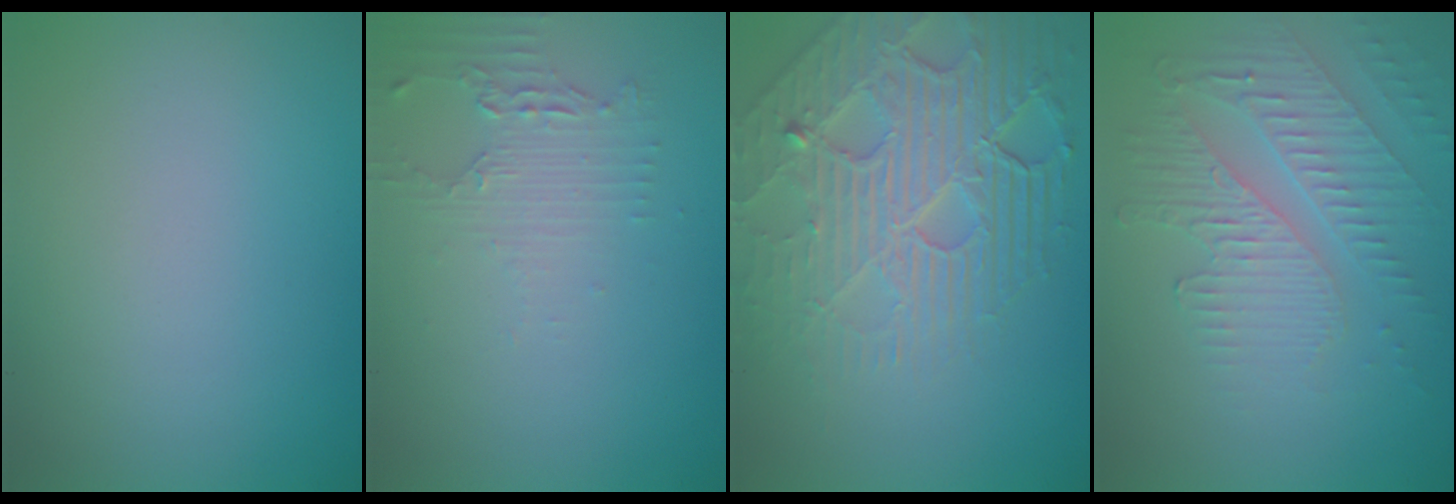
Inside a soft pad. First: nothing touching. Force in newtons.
{"total": 2.1, "press": 1.6, "slide": 1.4}
{"total": 6.7, "press": 5.3, "slide": 4.1}
{"total": 5.0, "press": 3.4, "slide": 3.6}